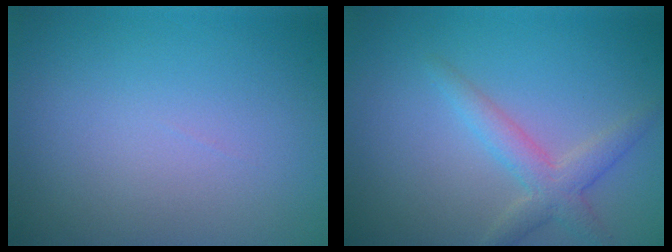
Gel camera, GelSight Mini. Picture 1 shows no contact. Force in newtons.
{"total": 2.8, "press": 2.8, "slide": 0.1}